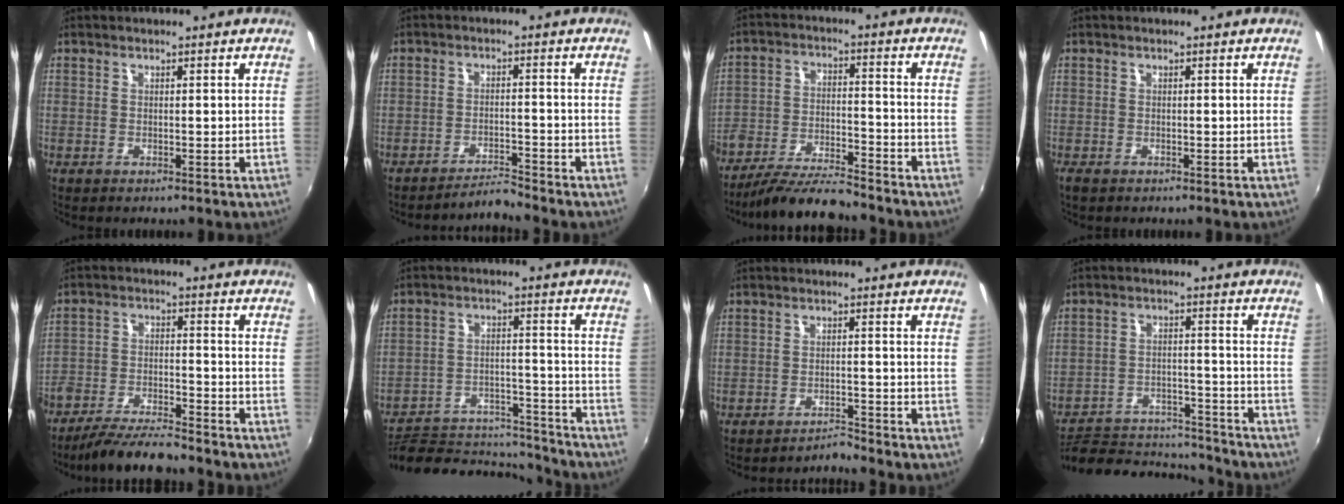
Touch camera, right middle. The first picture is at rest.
{"total": 3.7, "force": [-3.6, -0.9, -0.2], "torque": [-0.011, 0.004, -0.062]}
{"total": 13.9, "force": [-12.0, 2.6, 6.4], "torque": [-0.139, -0.024, -0.209]}
{"total": 1.2, "force": [-0.9, 0.6, 0.5], "torque": [-0.013, -0.004, -0.016]}
{"total": 11.6, "force": [-10.2, 1.8, 5.2], "torque": [-0.120, -0.019, -0.182]}
{"total": 20.3, "force": [-18.7, 5.7, 5.6], "torque": [-0.116, 0.014, -0.261]}
{"total": 2.6, "force": [-2.6, -0.4, -0.4], "torque": [-0.003, 0.001, -0.044]}
{"total": 16.9, "force": [-15.5, 4.8, 4.6], "torque": [-0.096, 0.012, -0.220]}